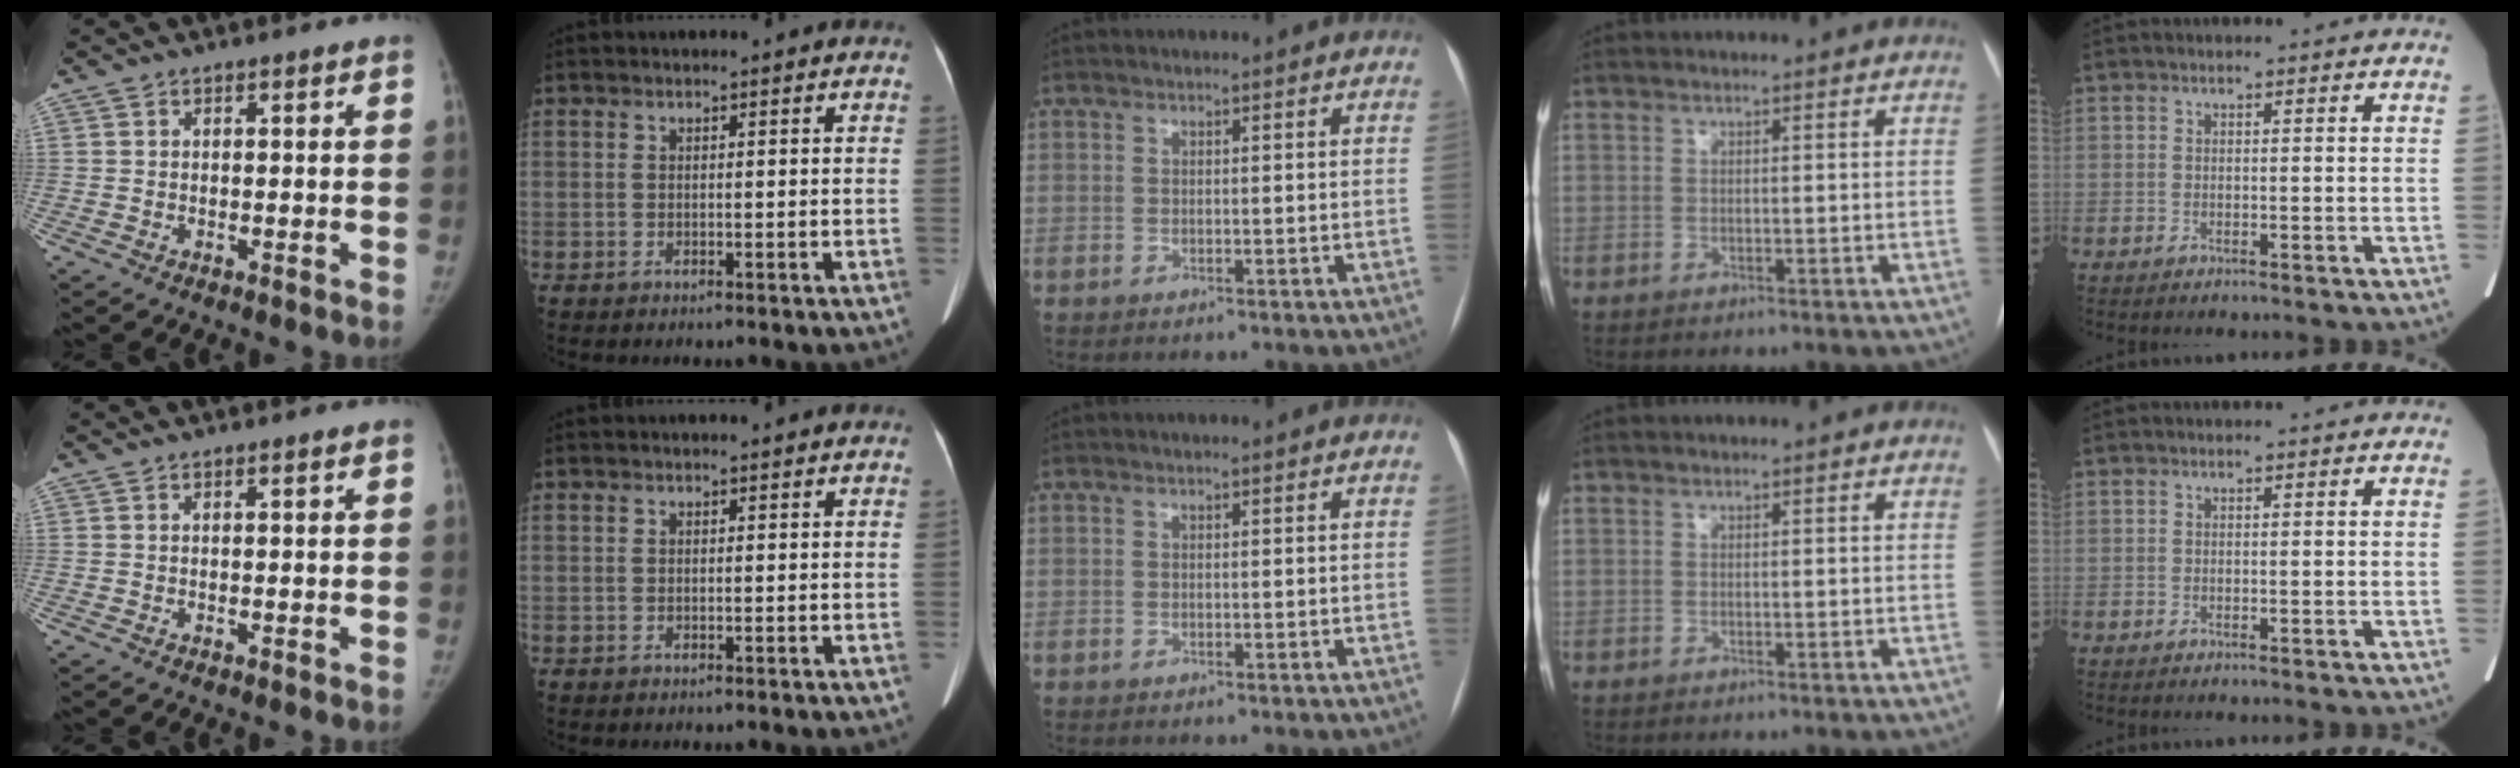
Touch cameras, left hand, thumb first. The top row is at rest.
{"thumb": {"total": 0.6, "force": [0.3, -0.1, 0.5], "torque": [-0.011, 0.000, 0.007]}, "index": {"total": 0.5, "force": [0.5, 0.1, 0.1], "torque": [-0.005, 0.001, 0.004]}}